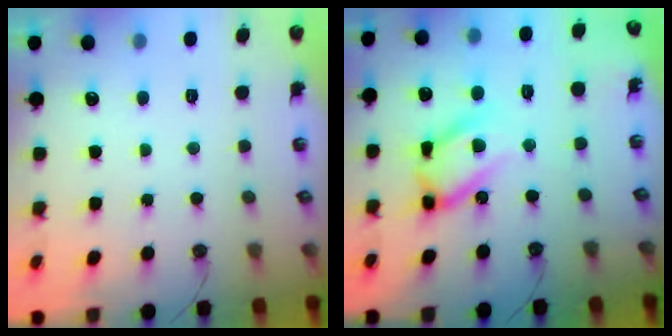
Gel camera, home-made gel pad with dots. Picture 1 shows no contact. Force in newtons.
{"total": 16.7, "press": 16.6, "slide": 1.6}